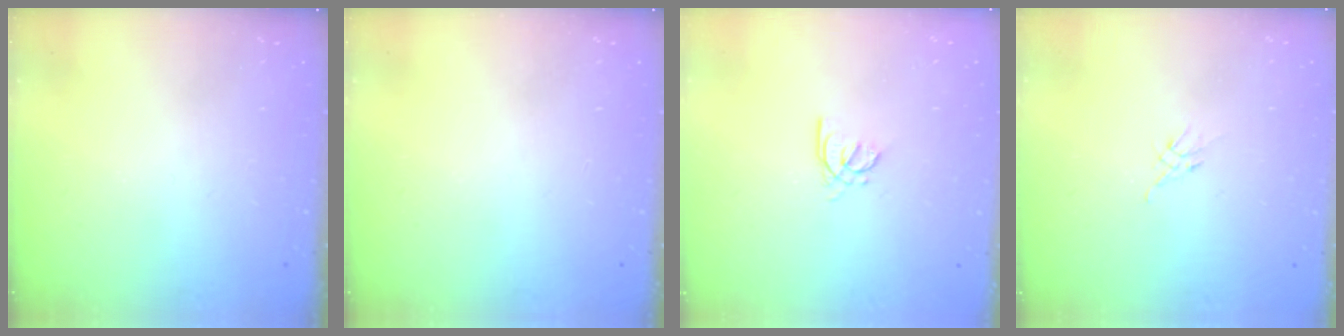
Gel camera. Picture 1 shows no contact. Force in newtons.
{"total": 0.0}
{"total": 2.1, "press": 2.0, "slide": 0.6}
{"total": 2.6, "press": 2.5, "slide": 0.7}